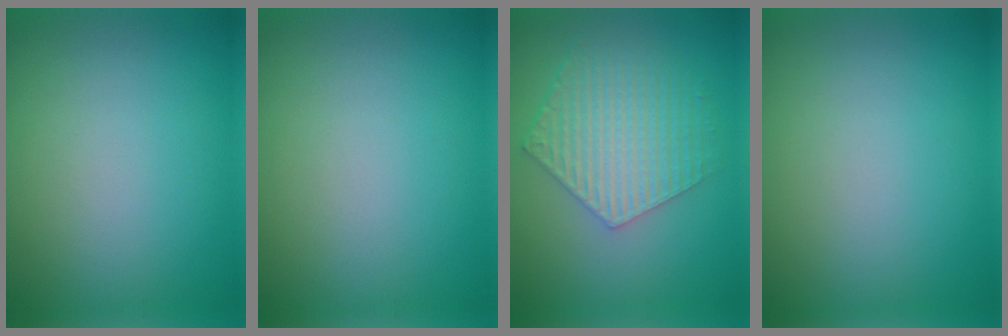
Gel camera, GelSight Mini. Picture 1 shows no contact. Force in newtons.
{"total": 0.0}
{"total": 5.8, "press": 4.3, "slide": 3.8}
{"total": 0.0}